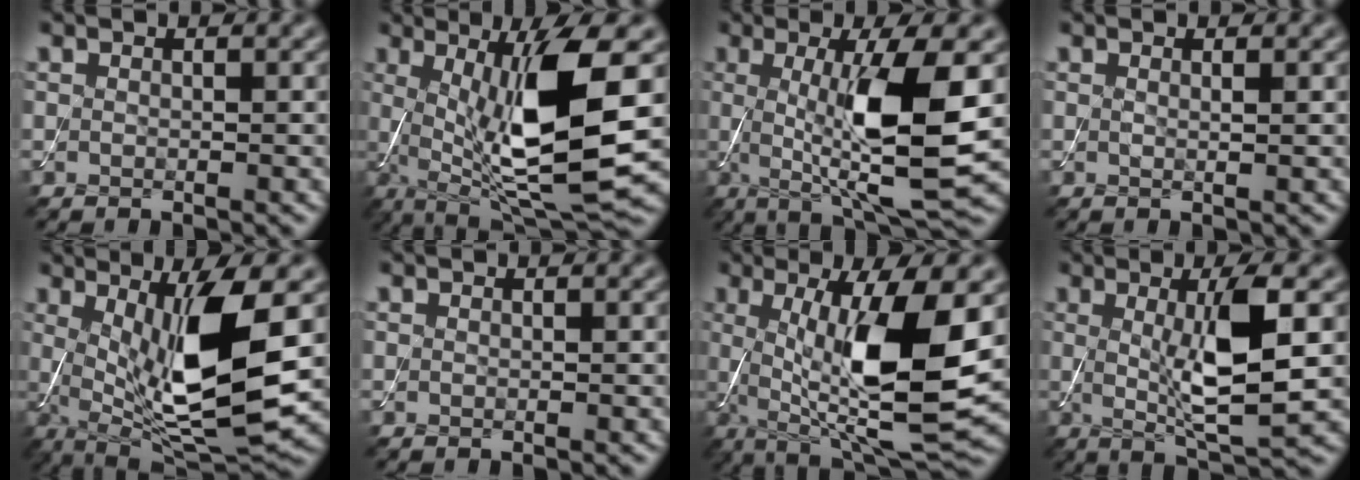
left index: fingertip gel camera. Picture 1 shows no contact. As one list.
[{"total": 12.6, "force": [0.7, 2.9, 12.2], "torque": [-0.202, -0.009, 0.019]}, {"total": 9.8, "force": [0.2, 1.9, 9.6], "torque": [-0.151, -0.013, 0.013]}, {"total": 0.7, "force": [0.2, 0.3, 0.7], "torque": [-0.004, -0.001, 0.000]}, {"total": 11.7, "force": [1.5, 2.9, 11.3], "torque": [-0.192, -0.016, 0.034]}, {"total": 0.0}, {"total": 12.2, "force": [0.3, 3.1, 11.8], "torque": [-0.195, -0.013, 0.013]}, {"total": 7.1, "force": [0.4, 1.4, 7.0], "torque": [-0.118, -0.010, 0.014]}]